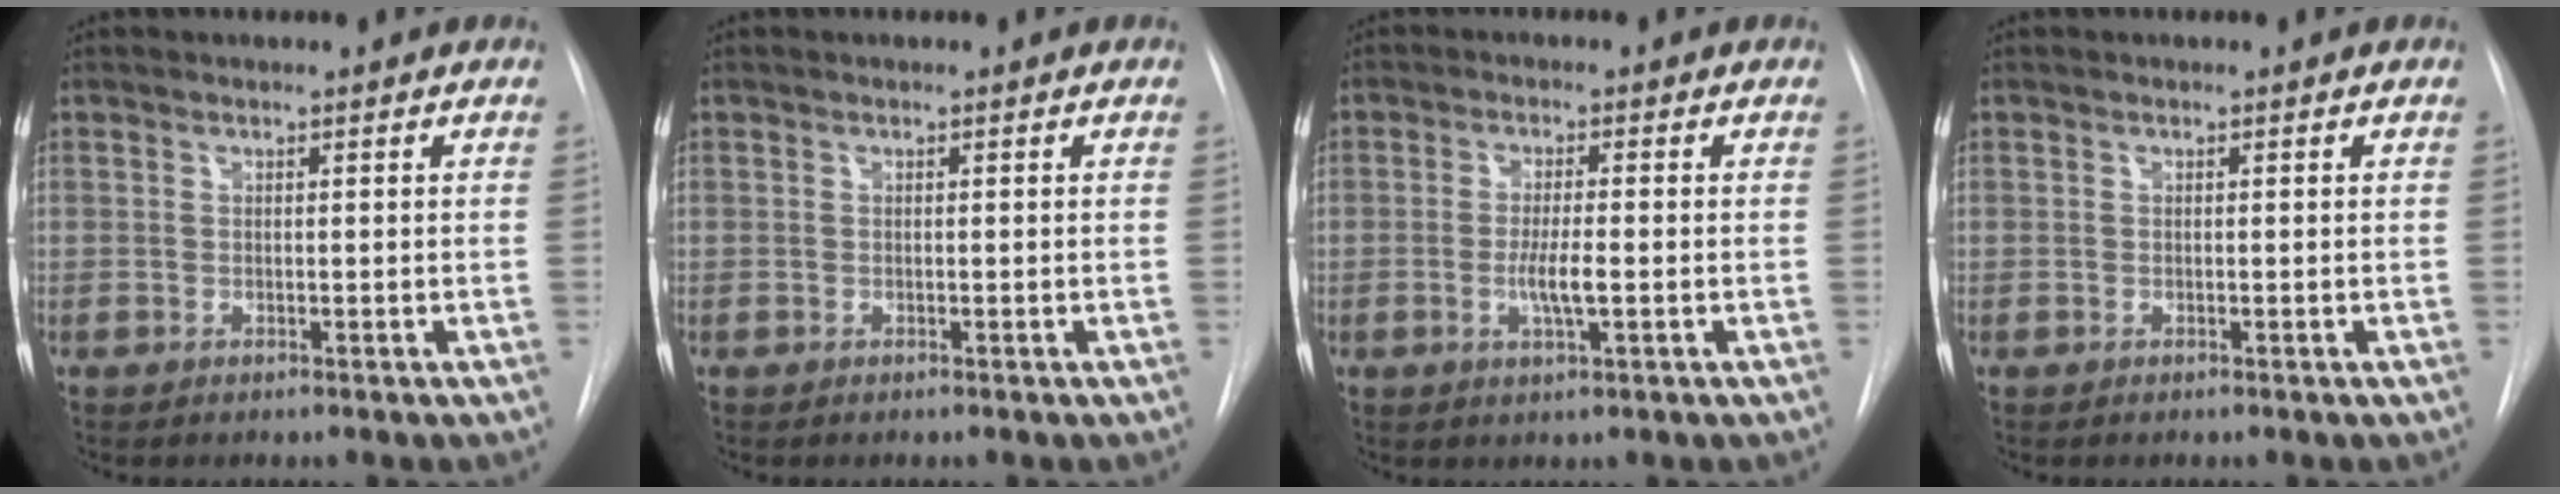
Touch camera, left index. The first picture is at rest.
{"total": 0.0}
{"total": 4.0, "force": [-0.8, 0.5, 3.9], "torque": [-0.077, -0.006, -0.015]}
{"total": 0.0}